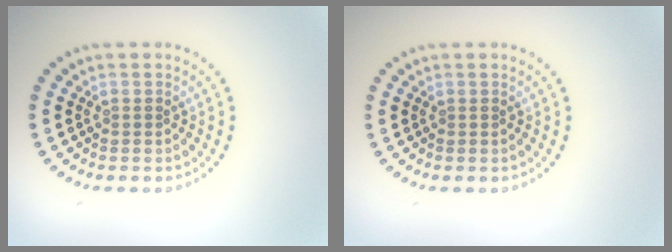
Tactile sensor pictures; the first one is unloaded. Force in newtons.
{"total": 0.0}